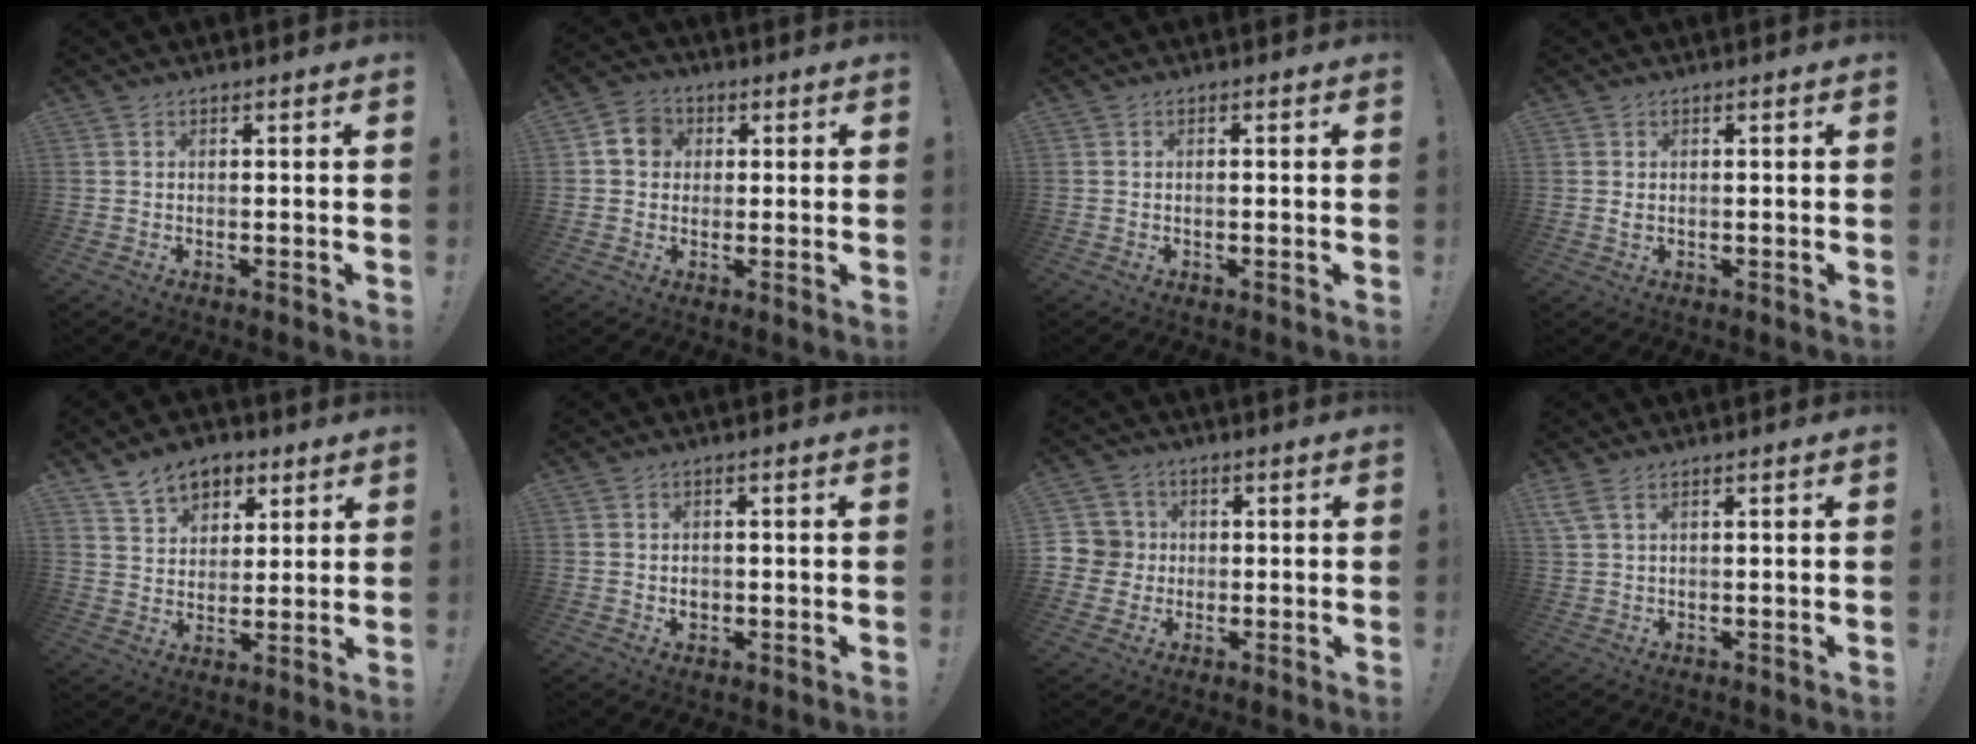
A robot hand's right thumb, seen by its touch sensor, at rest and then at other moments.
{"total": 6.7, "force": [1.4, 5.9, 2.8], "torque": [-0.044, 0.009, 0.029]}
{"total": 0.8, "force": [-0.4, 0.1, 0.7], "torque": [-0.006, -0.002, -0.009]}
{"total": 0.7, "force": [0.2, 0.3, 0.6], "torque": [-0.006, -0.002, 0.003]}
{"total": 9.9, "force": [6.2, 7.0, 3.2], "torque": [-0.047, -0.033, 0.120]}
{"total": 1.8, "force": [-0.3, 1.6, 0.9], "torque": [-0.009, -0.002, -0.006]}
{"total": 7.0, "force": [-0.1, 6.9, 1.3], "torque": [-0.025, 0.008, 0.003]}
{"total": 3.3, "force": [1.8, 1.0, 2.6], "torque": [-0.057, 0.000, 0.035]}